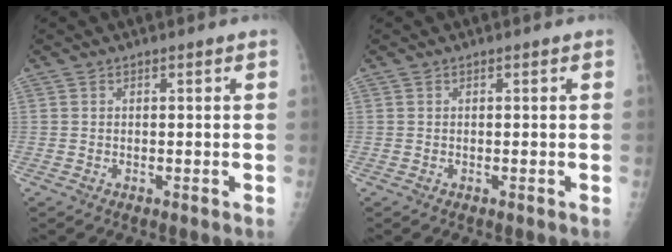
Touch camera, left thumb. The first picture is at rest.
{"total": 0.0}